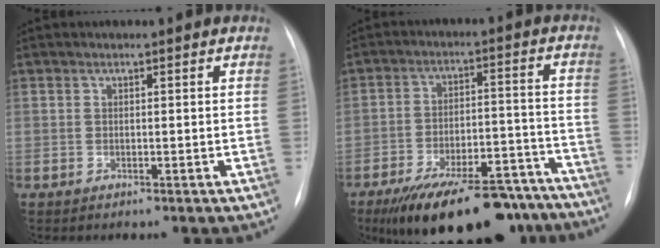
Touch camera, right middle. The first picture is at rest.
{"total": 21.9, "force": [-17.5, 7.4, 10.8], "torque": [-0.139, 0.018, -0.253]}